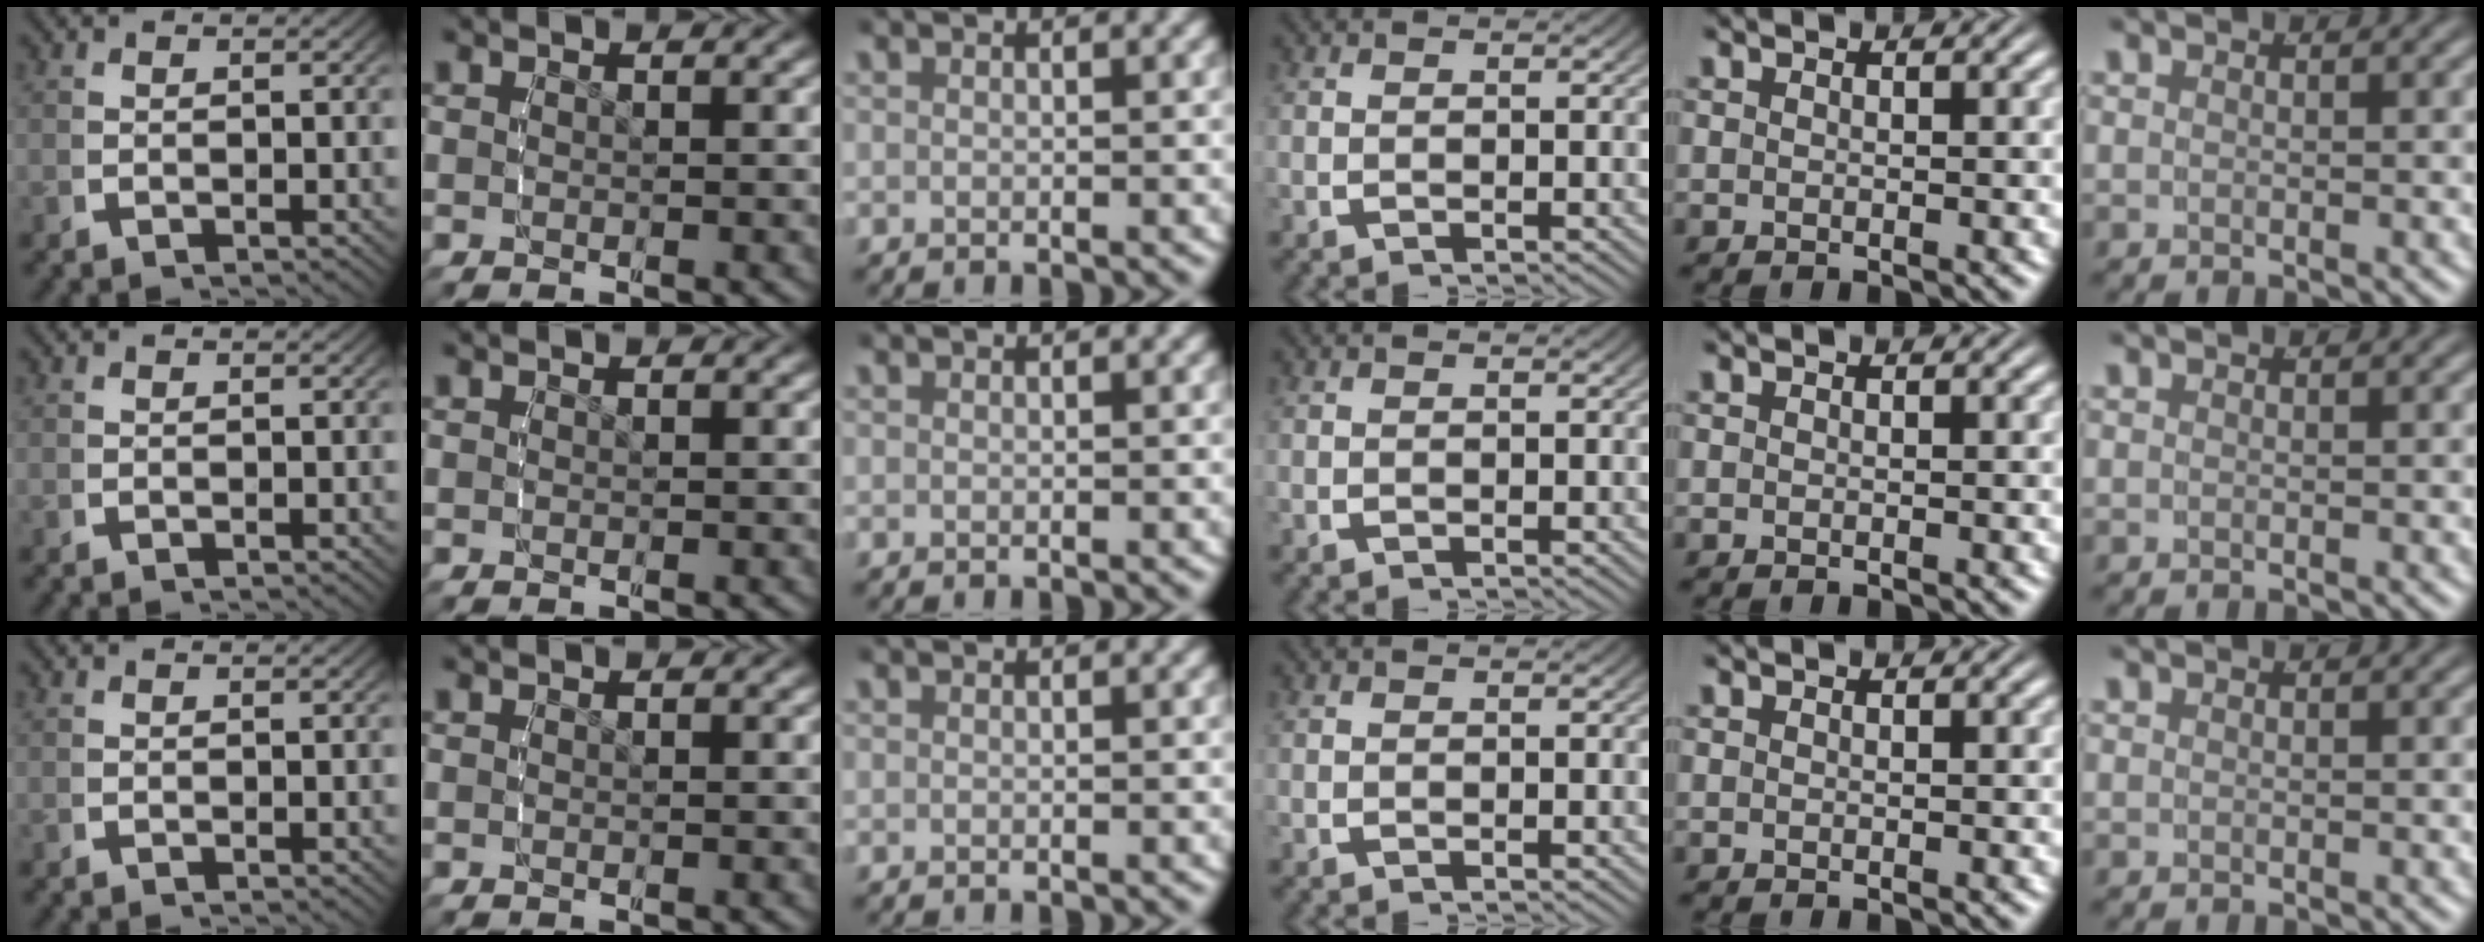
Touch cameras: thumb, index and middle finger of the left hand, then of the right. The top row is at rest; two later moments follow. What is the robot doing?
{"motion": "reach", "object": "router"}